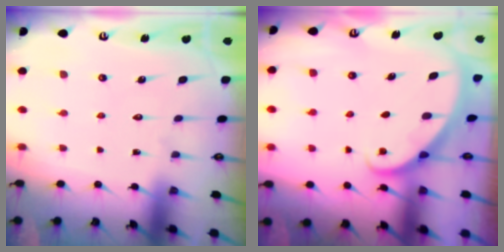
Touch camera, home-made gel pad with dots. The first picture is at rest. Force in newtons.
{"total": 1.8, "press": 1.8, "slide": 0.1}